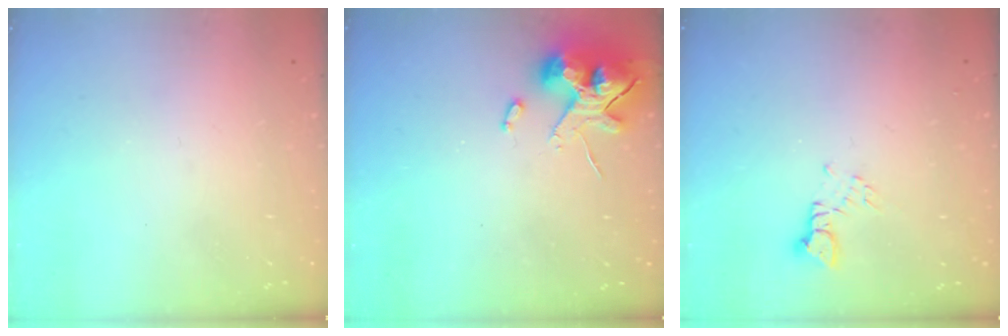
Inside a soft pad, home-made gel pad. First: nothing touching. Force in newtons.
{"total": 12.6, "press": 12.4, "slide": 1.9}
{"total": 2.4, "press": 2.4, "slide": 0.1}